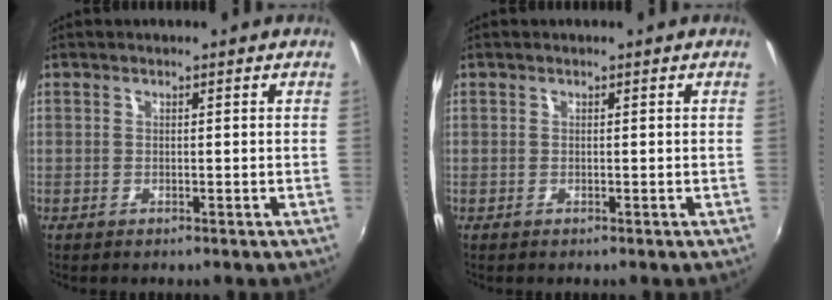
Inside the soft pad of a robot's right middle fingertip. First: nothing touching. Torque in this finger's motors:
{"motor_torque": [0.00, 0.00, 0.00, 0.00]}